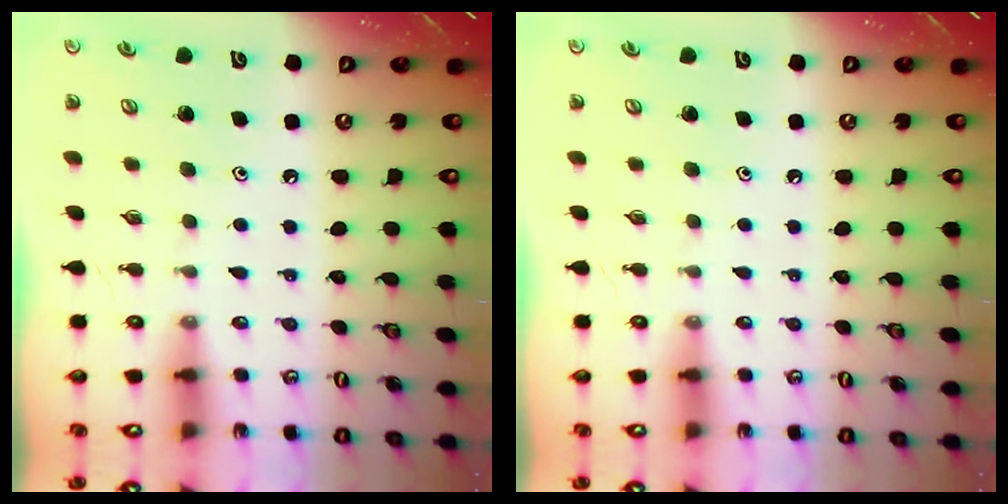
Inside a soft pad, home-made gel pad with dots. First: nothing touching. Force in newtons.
{"total": 0.0}